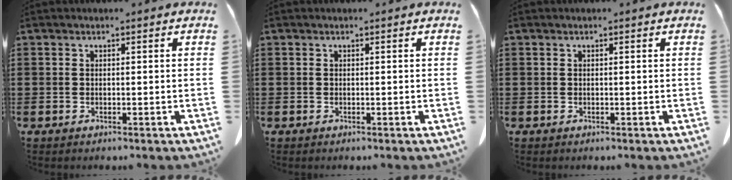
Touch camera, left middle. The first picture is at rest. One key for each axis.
{"total": 0.0}
{"total": 0.0}